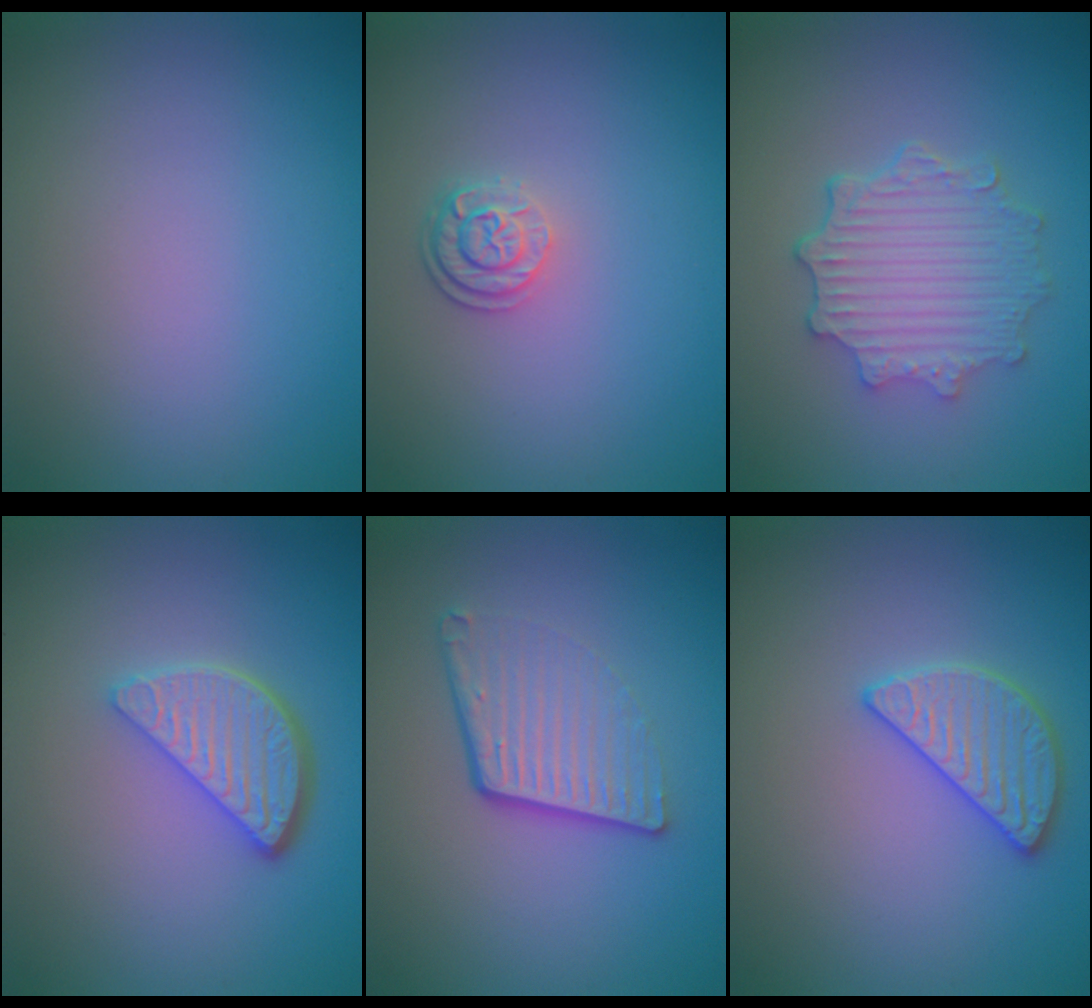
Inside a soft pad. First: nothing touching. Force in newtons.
{"total": 2.5, "press": 1.9, "slide": 1.6}
{"total": 4.7, "press": 3.8, "slide": 2.7}
{"total": 3.9, "press": 3.2, "slide": 2.2}
{"total": 4.3, "press": 2.8, "slide": 3.3}
{"total": 2.8, "press": 2.8, "slide": 0.3}